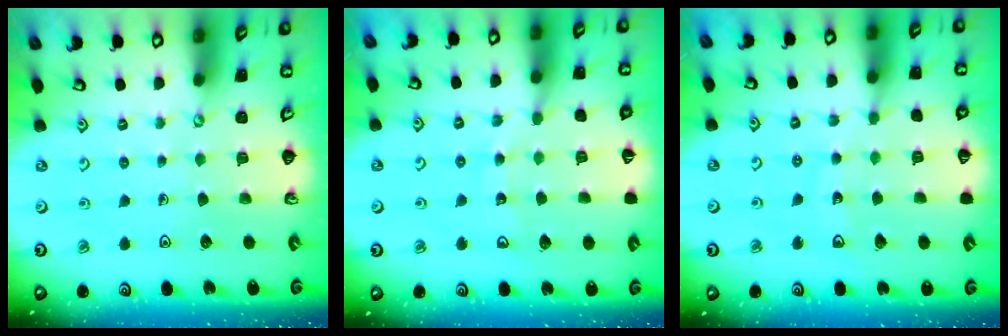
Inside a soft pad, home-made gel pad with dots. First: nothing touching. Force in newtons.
{"total": 9.5, "press": 9.4, "slide": 1.2}
{"total": 9.2, "press": 8.7, "slide": 2.9}